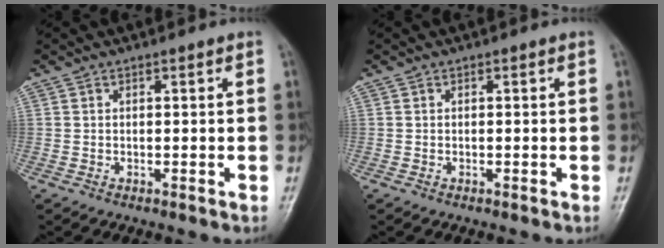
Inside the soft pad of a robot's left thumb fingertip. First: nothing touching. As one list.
[{"total": 0.0}]